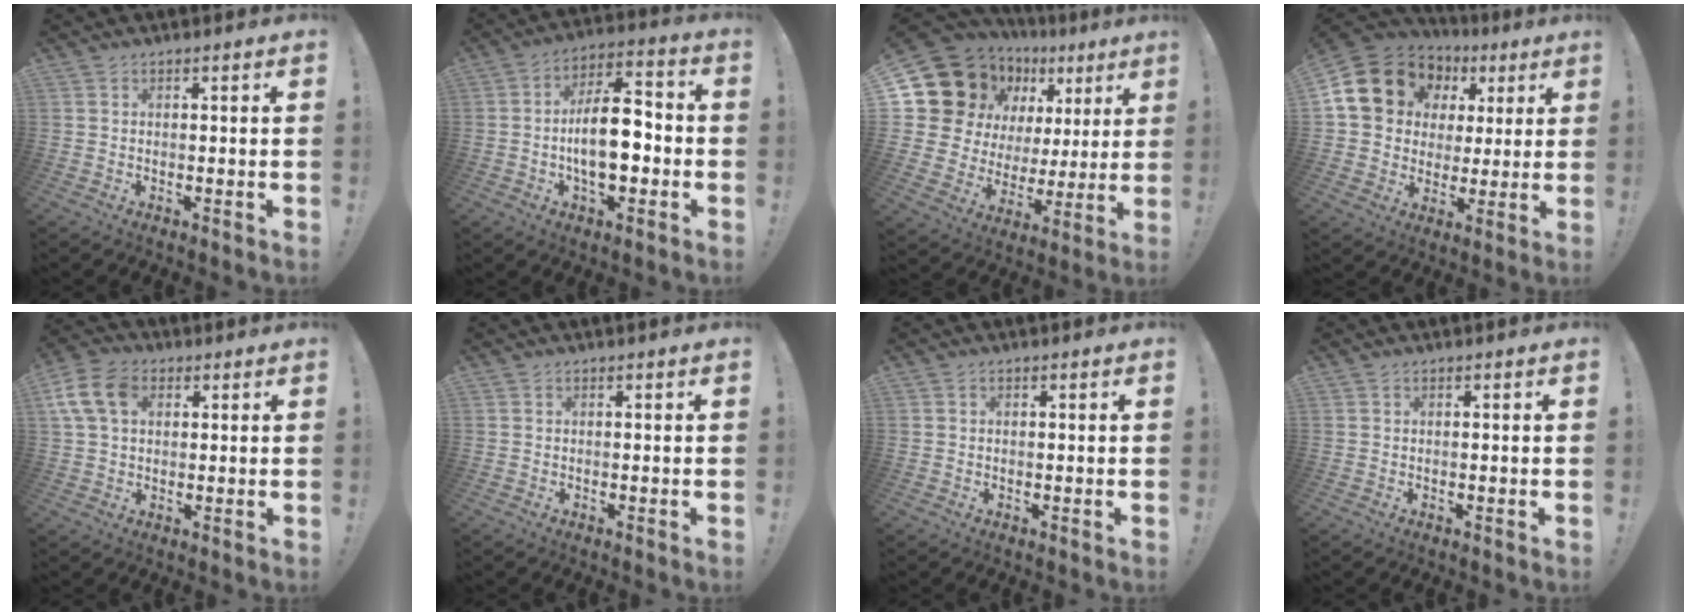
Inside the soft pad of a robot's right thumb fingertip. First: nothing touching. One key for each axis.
{"total": 15.2, "fx": -3.2, "fy": 7.4, "fz": 12.9, "tx": -0.218, "ty": 0.014, "tz": -0.061}
{"total": 15.4, "fx": 9.8, "fy": 9.5, "fz": 7.2, "tx": -0.116, "ty": -0.076, "tz": 0.197}
{"total": 17.0, "fx": 6.4, "fy": 13.8, "fz": 7.5, "tx": -0.122, "ty": -0.021, "tz": 0.143}
{"total": 11.7, "fx": 3.7, "fy": 8.1, "fz": 7.5, "tx": -0.152, "ty": 0.002, "tz": 0.074}
{"total": 0.0}
{"total": 0.0}
{"total": 0.0}